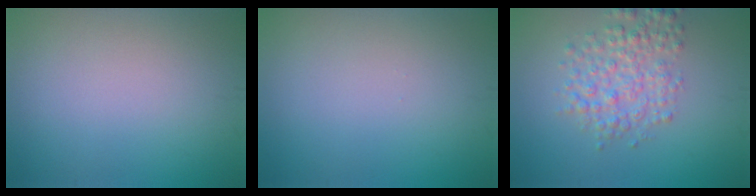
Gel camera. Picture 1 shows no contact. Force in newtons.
{"total": 0.0}
{"total": 4.0, "press": 4.0, "slide": 0.1}